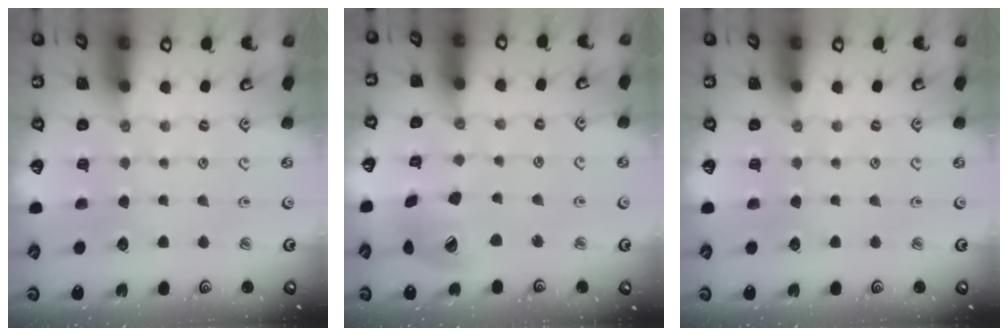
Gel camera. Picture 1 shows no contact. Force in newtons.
{"total": 15.2, "press": 15.1, "slide": 2.0}
{"total": 0.0}